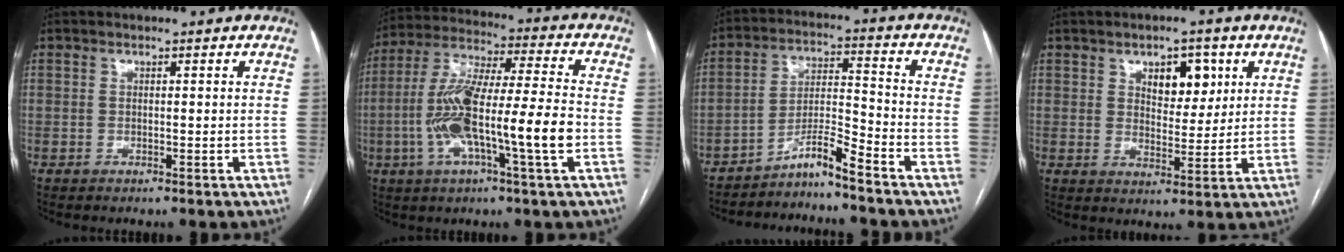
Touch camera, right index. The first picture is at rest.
{"total": 16.5, "force": [-3.7, 1.1, 16.0], "torque": [-0.308, 0.006, -0.071]}
{"total": 6.2, "force": [-5.3, -0.7, 3.0], "torque": [-0.057, -0.002, -0.097]}
{"total": 6.6, "force": [2.9, 3.5, 4.8], "torque": [-0.066, 0.003, 0.048]}